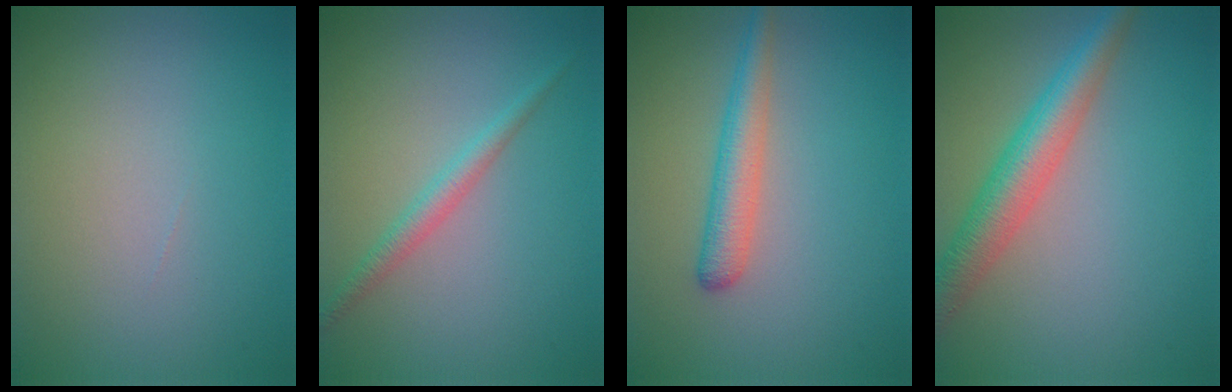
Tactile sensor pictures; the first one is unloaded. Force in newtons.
{"total": 1.8, "press": 1.8, "slide": 0.0}
{"total": 2.9, "press": 2.9, "slide": 0.1}
{"total": 5.0, "press": 5.0, "slide": 0.3}